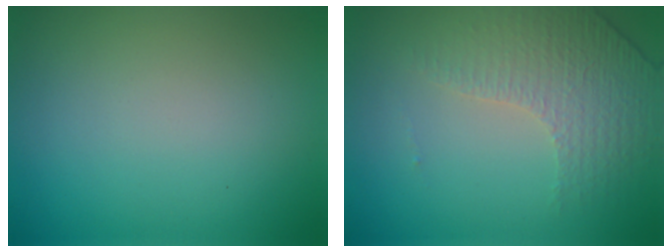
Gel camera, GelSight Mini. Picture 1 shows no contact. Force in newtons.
{"total": 4.6, "press": 3.0, "slide": 3.5}